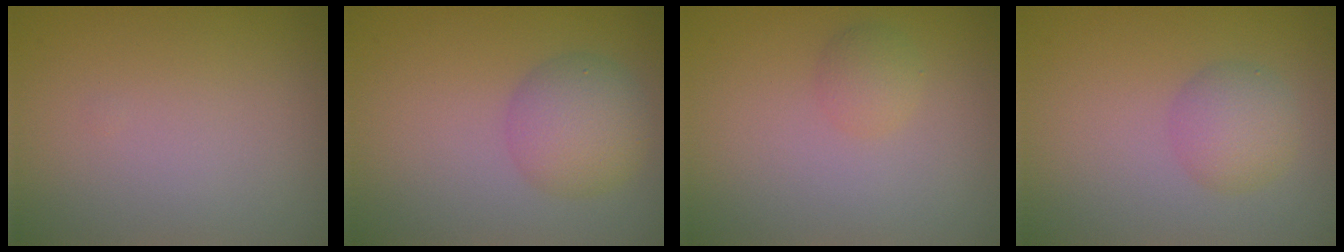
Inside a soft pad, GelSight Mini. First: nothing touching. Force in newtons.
{"total": 4.0, "press": 4.0, "slide": 0.1}
{"total": 1.3, "press": 1.3, "slide": 0.0}
{"total": 2.9, "press": 2.9, "slide": 0.1}